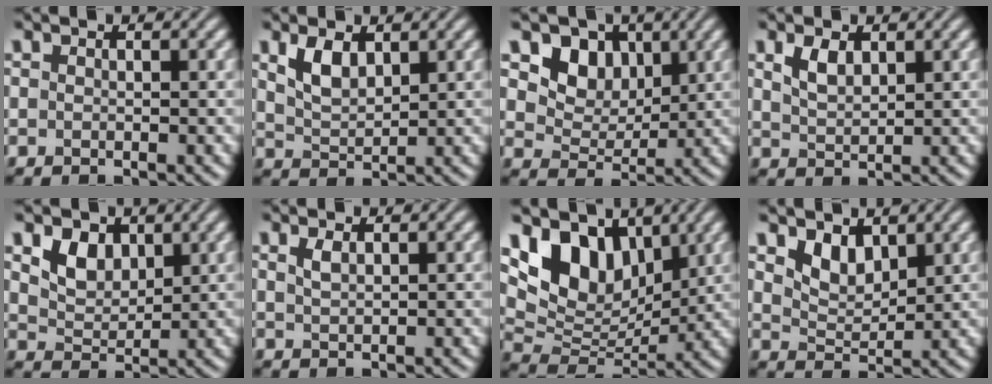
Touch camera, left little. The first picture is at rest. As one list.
[{"total": 2.9, "force": [1.6, 1.5, 1.9], "torque": [-0.045, -0.001, 0.036]}, {"total": 6.4, "force": [3.1, 4.8, 2.8], "torque": [-0.073, -0.016, 0.073]}, {"total": 2.3, "force": [1.2, 1.2, 1.5], "torque": [-0.035, 0.001, 0.029]}, {"total": 3.3, "force": [1.6, 2.3, 1.7], "torque": [-0.042, -0.004, 0.028]}, {"total": 1.1, "force": [0.7, 0.4, 0.7], "torque": [-0.020, 0.001, 0.015]}, {"total": 8.7, "force": [4.5, 5.4, 5.1], "torque": [-0.090, -0.008, 0.078]}, {"total": 2.6, "force": [1.7, 1.5, 1.3], "torque": [-0.032, -0.011, 0.034]}]